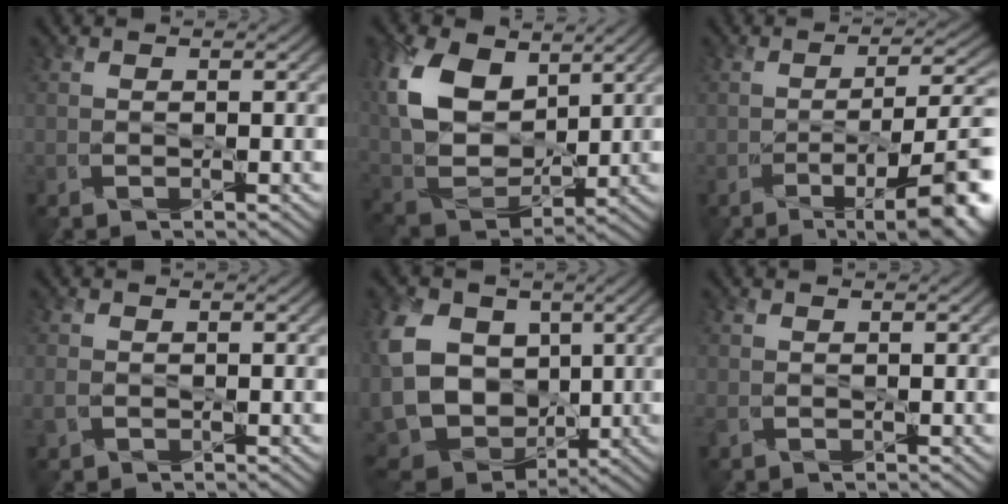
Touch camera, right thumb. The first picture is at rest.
{"total": 12.0, "force": [5.3, 7.8, 7.4], "torque": [-0.185, 0.010, 0.103]}
{"total": 11.3, "force": [-5.2, 2.9, 9.7], "torque": [-0.138, 0.006, -0.071]}
{"total": 1.2, "force": [-0.3, 1.0, 0.6], "torque": [-0.017, -0.001, -0.005]}
{"total": 14.9, "force": [0.8, 11.5, 9.3], "torque": [-0.224, -0.006, 0.029]}
{"total": 0.7, "force": [-0.2, 0.6, 0.4], "torque": [-0.013, -0.003, -0.004]}